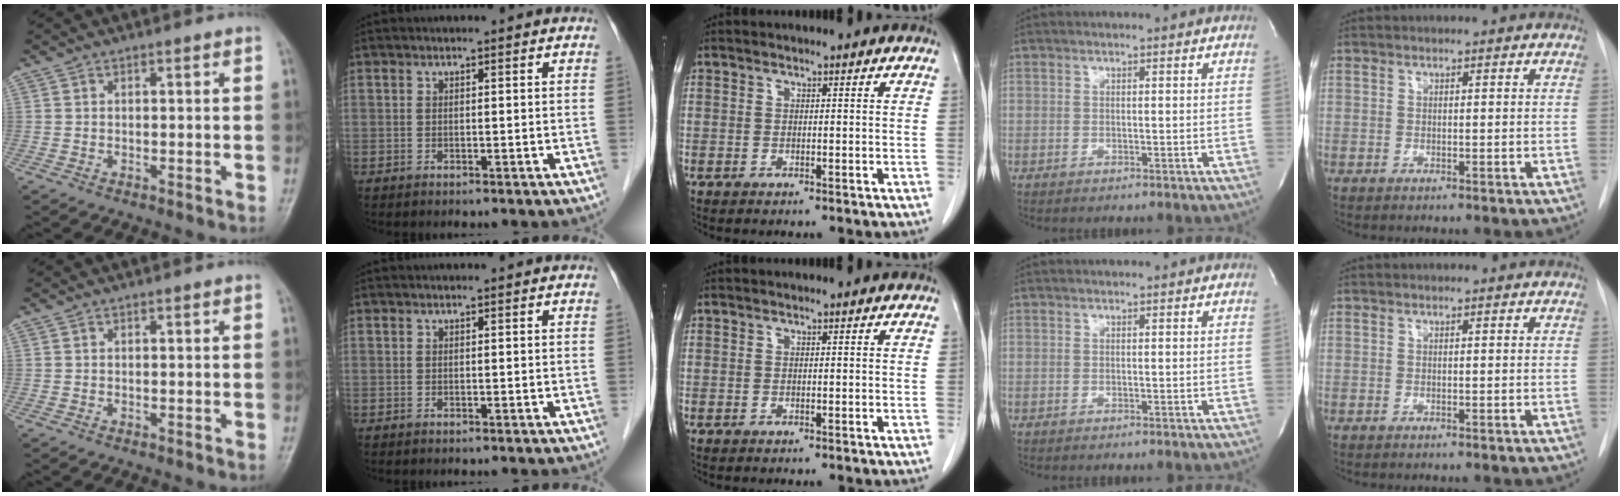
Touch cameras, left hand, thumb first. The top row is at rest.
{}